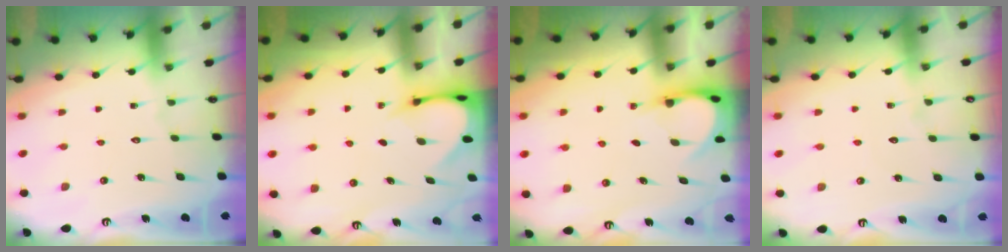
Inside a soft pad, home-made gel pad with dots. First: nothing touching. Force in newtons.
{"total": 3.4, "press": 3.4, "slide": 0.3}
{"total": 3.7, "press": 3.7, "slide": 0.3}
{"total": 2.0, "press": 2.0, "slide": 0.2}